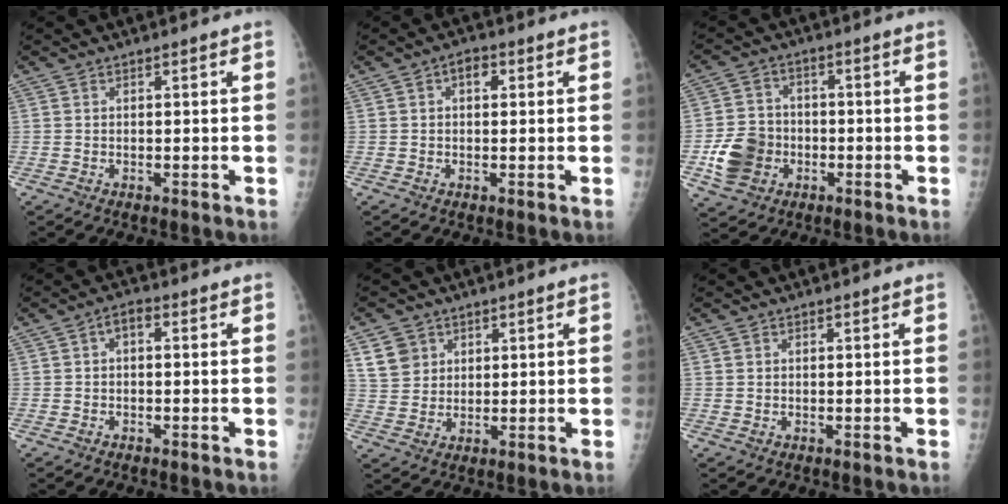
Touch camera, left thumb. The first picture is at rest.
{"total": 2.6, "force": [0.7, 1.7, 1.9], "torque": [-0.017, 0.007, 0.006]}
{"total": 9.5, "force": [-2.8, 8.0, 4.4], "torque": [-0.066, 0.015, -0.050]}
{"total": 2.5, "force": [0.2, 1.4, 2.0], "torque": [-0.025, 0.009, -0.004]}
{"total": 6.0, "force": [3.0, 5.0, 1.7], "torque": [-0.010, -0.015, 0.061]}
{"total": 0.5, "force": [0.3, 0.5, 0.1], "torque": [0.005, 0.001, 0.005]}